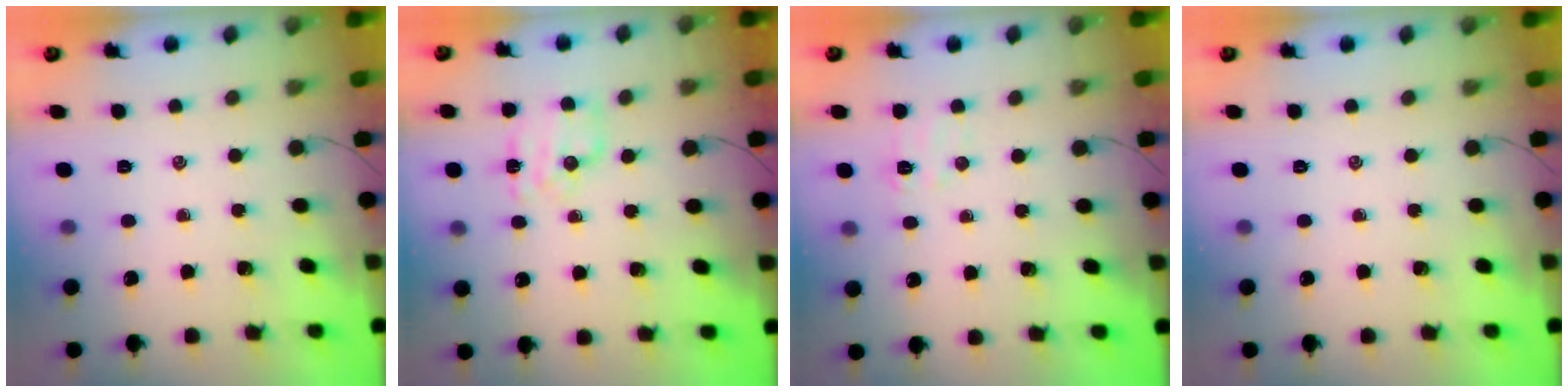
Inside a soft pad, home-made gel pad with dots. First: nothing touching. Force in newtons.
{"total": 7.5, "press": 7.4, "slide": 0.8}
{"total": 6.4, "press": 6.2, "slide": 1.4}
{"total": 0.0}